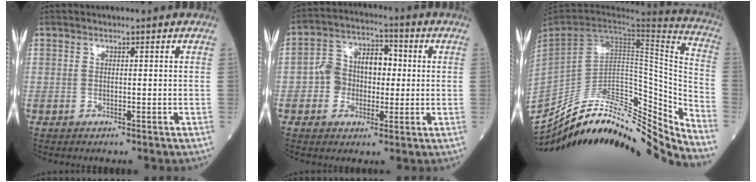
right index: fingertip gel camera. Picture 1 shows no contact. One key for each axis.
{"total": 8.2, "fx": -0.4, "fy": 6.0, "fz": 5.5, "tx": -0.092, "ty": 0.037, "tz": -0.009}
{"total": 29.2, "fx": -25.8, "fy": 4.5, "fz": 12.9, "tx": -0.176, "ty": 0.008, "tz": -0.386}